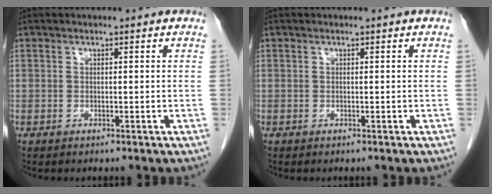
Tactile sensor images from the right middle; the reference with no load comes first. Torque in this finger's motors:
{"motor_torque": [0.00, 0.00, 0.00, 0.00]}